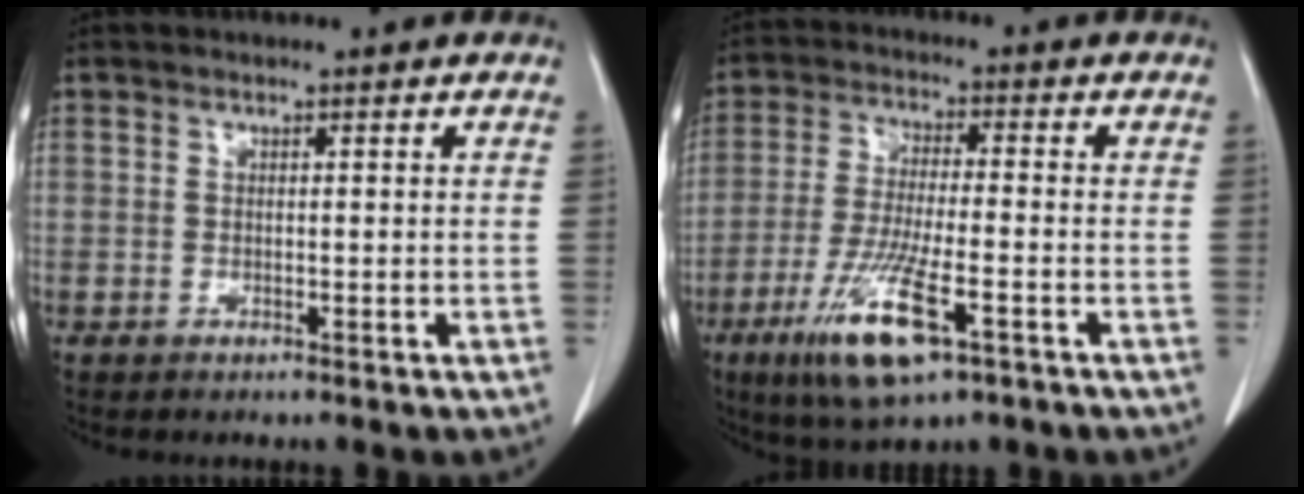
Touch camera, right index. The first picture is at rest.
{"total": 11.9, "force": [-5.9, 2.0, 10.2], "torque": [-0.205, -0.027, -0.102]}